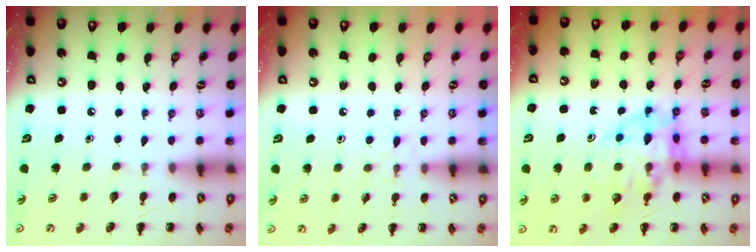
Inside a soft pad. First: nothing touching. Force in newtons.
{"total": 5.8, "press": 5.6, "slide": 1.6}
{"total": 12.9, "press": 12.5, "slide": 3.3}